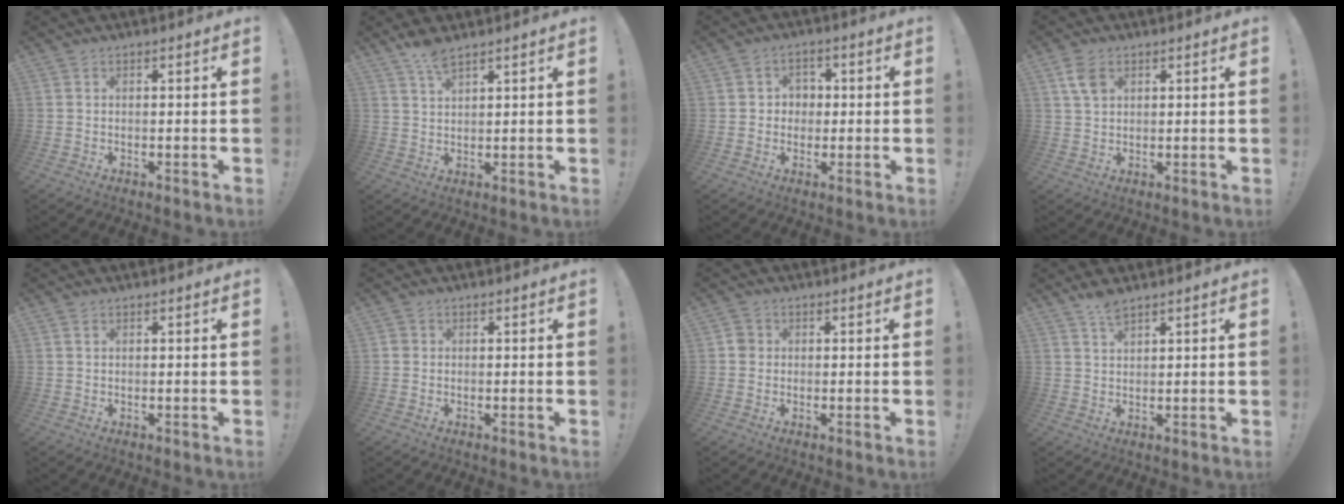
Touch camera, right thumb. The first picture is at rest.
{"total": 4.8, "force": [3.8, 1.2, 2.8], "torque": [-0.048, -0.021, 0.067]}
{"total": 4.3, "force": [0.1, 4.1, 1.1], "torque": [-0.016, 0.001, -0.001]}
{"total": 5.4, "force": [2.5, 3.4, 3.4], "torque": [-0.060, -0.002, 0.049]}
{"total": 0.7, "force": [0.4, 0.5, 0.4], "torque": [-0.006, -0.001, 0.007]}
{"total": 1.0, "force": [0.1, 1.0, 0.2], "torque": [-0.004, 0.003, 0.001]}
{"total": 2.7, "force": [0.0, 2.5, 1.0], "torque": [-0.011, 0.007, -0.001]}
{"total": 3.7, "force": [2.9, 1.0, 2.0], "torque": [-0.029, -0.018, 0.050]}